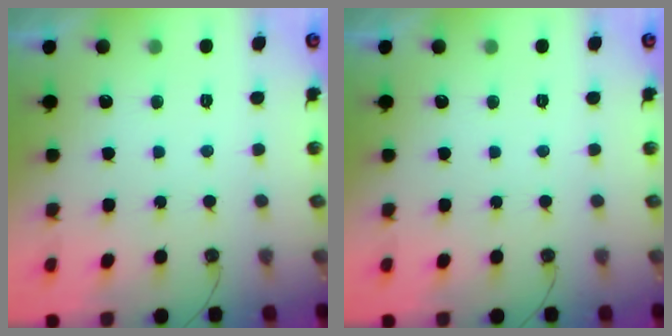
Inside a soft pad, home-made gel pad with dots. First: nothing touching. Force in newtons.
{"total": 0.0}